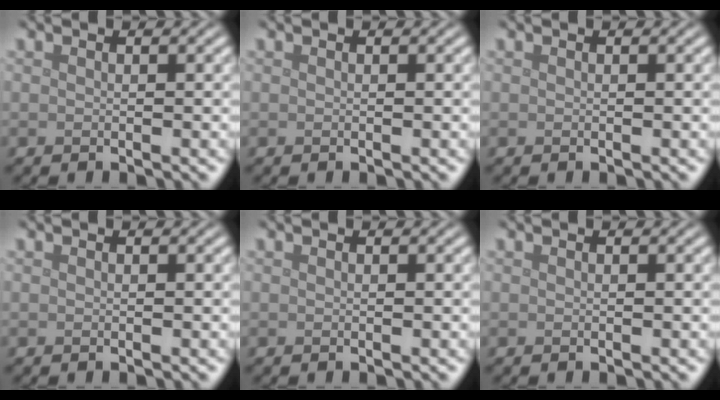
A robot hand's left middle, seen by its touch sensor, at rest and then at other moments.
{"total": 0.0}
{"total": 0.0}
{"total": 0.0}
{"total": 0.0}
{"total": 0.0}